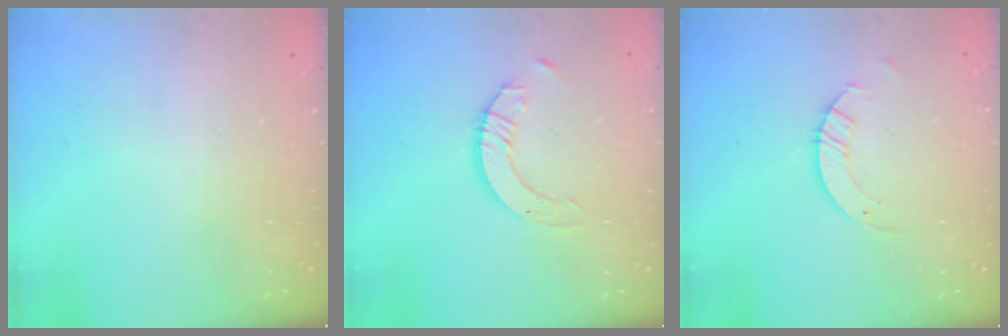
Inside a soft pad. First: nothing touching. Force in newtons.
{"total": 3.5, "press": 3.4, "slide": 0.4}
{"total": 3.2, "press": 3.2, "slide": 0.3}